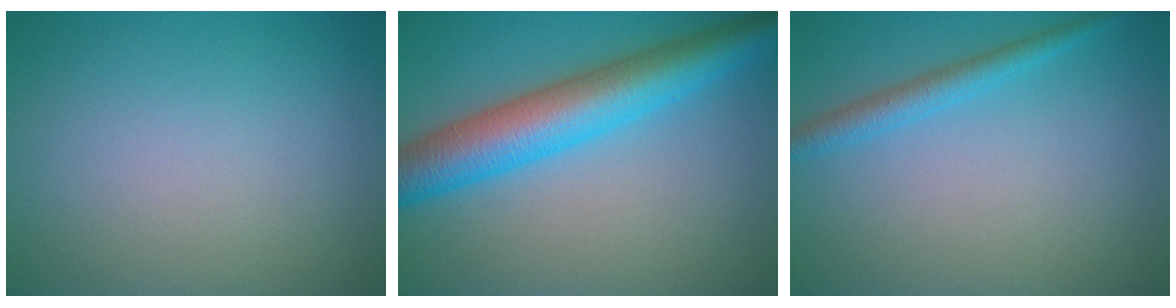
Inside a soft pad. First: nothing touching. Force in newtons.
{"total": 7.9, "press": 7.9, "slide": 0.1}
{"total": 2.2, "press": 2.2, "slide": 0.1}